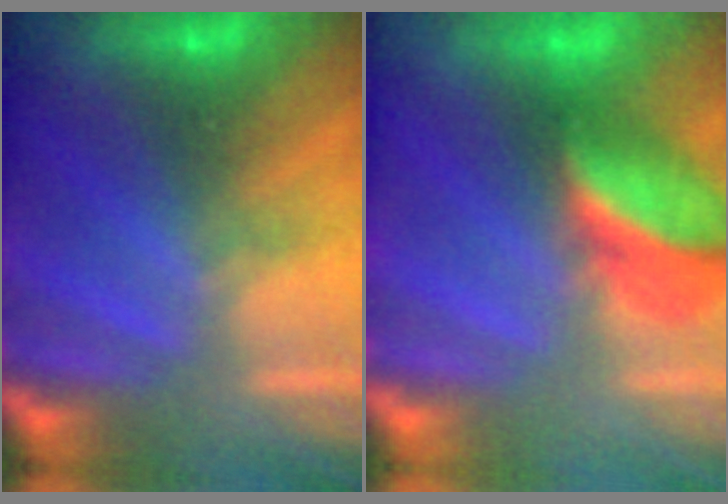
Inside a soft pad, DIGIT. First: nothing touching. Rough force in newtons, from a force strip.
{"total": 2.6}